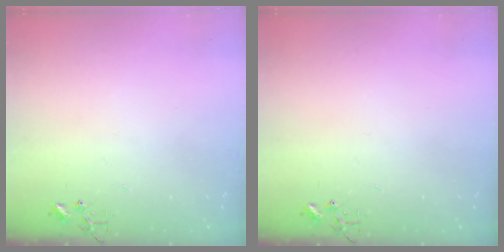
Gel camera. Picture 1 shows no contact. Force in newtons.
{"total": 0.0}